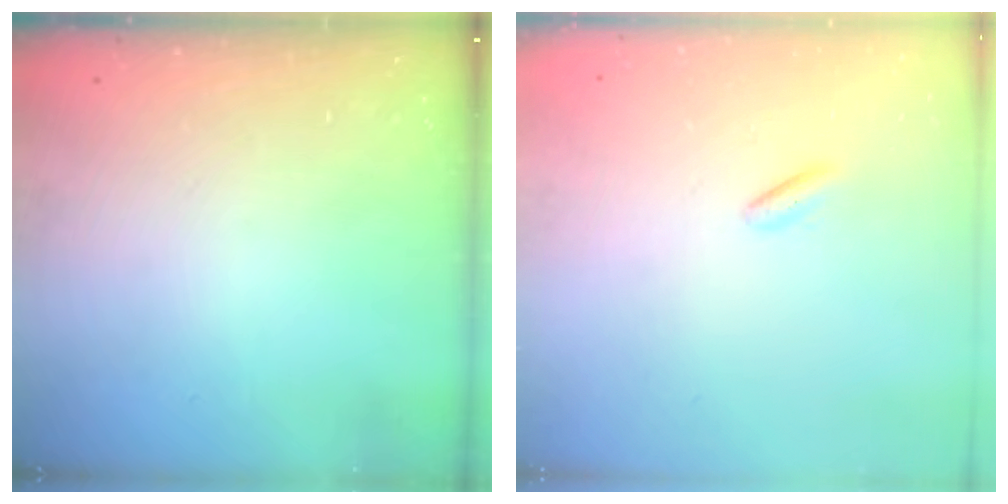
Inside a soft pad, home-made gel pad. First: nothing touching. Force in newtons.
{"total": 1.4, "press": 1.1, "slide": 0.8}